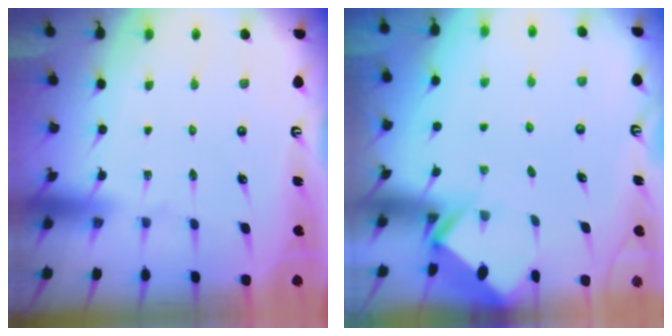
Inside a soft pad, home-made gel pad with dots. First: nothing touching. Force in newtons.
{"total": 2.7, "press": 2.7, "slide": 0.2}